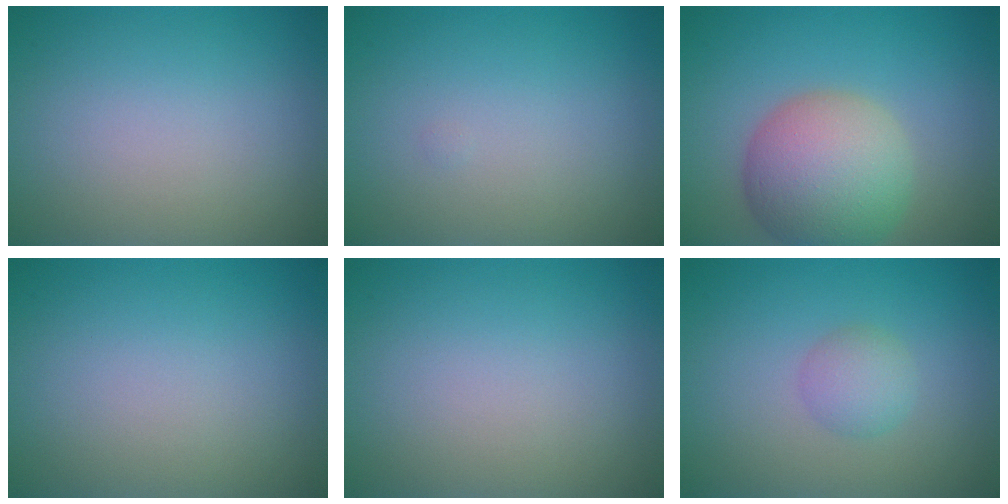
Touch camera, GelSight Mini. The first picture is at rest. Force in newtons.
{"total": 0.0}
{"total": 8.0, "press": 8.0, "slide": 0.5}
{"total": 0.0}
{"total": 0.0}
{"total": 1.9, "press": 1.9, "slide": 0.0}